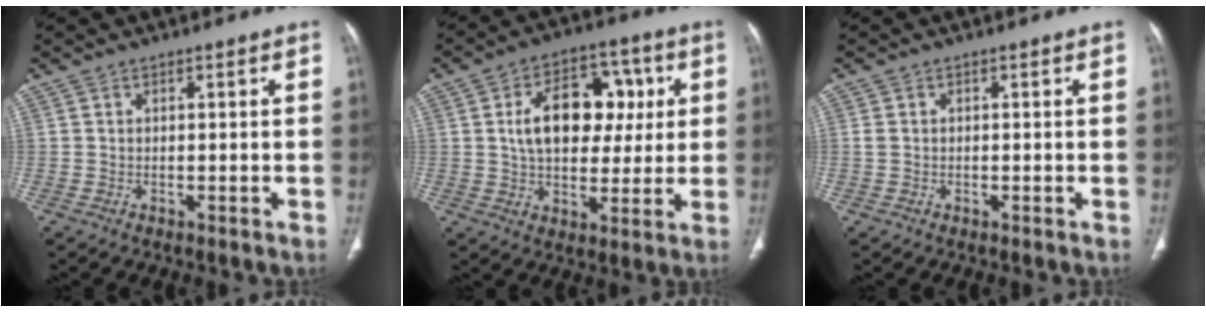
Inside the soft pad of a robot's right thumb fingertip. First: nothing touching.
{"total": 15.7, "force": [2.8, 10.4, 11.4], "torque": [-0.133, 0.013, 0.041]}
{"total": 1.2, "force": [-0.1, 1.0, 0.7], "torque": [-0.019, 0.001, -0.003]}